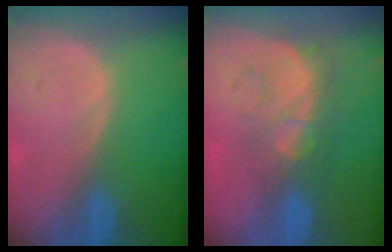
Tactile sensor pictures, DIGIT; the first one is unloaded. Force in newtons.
{"total": 8.2, "press": 7.3, "slide": 3.7}